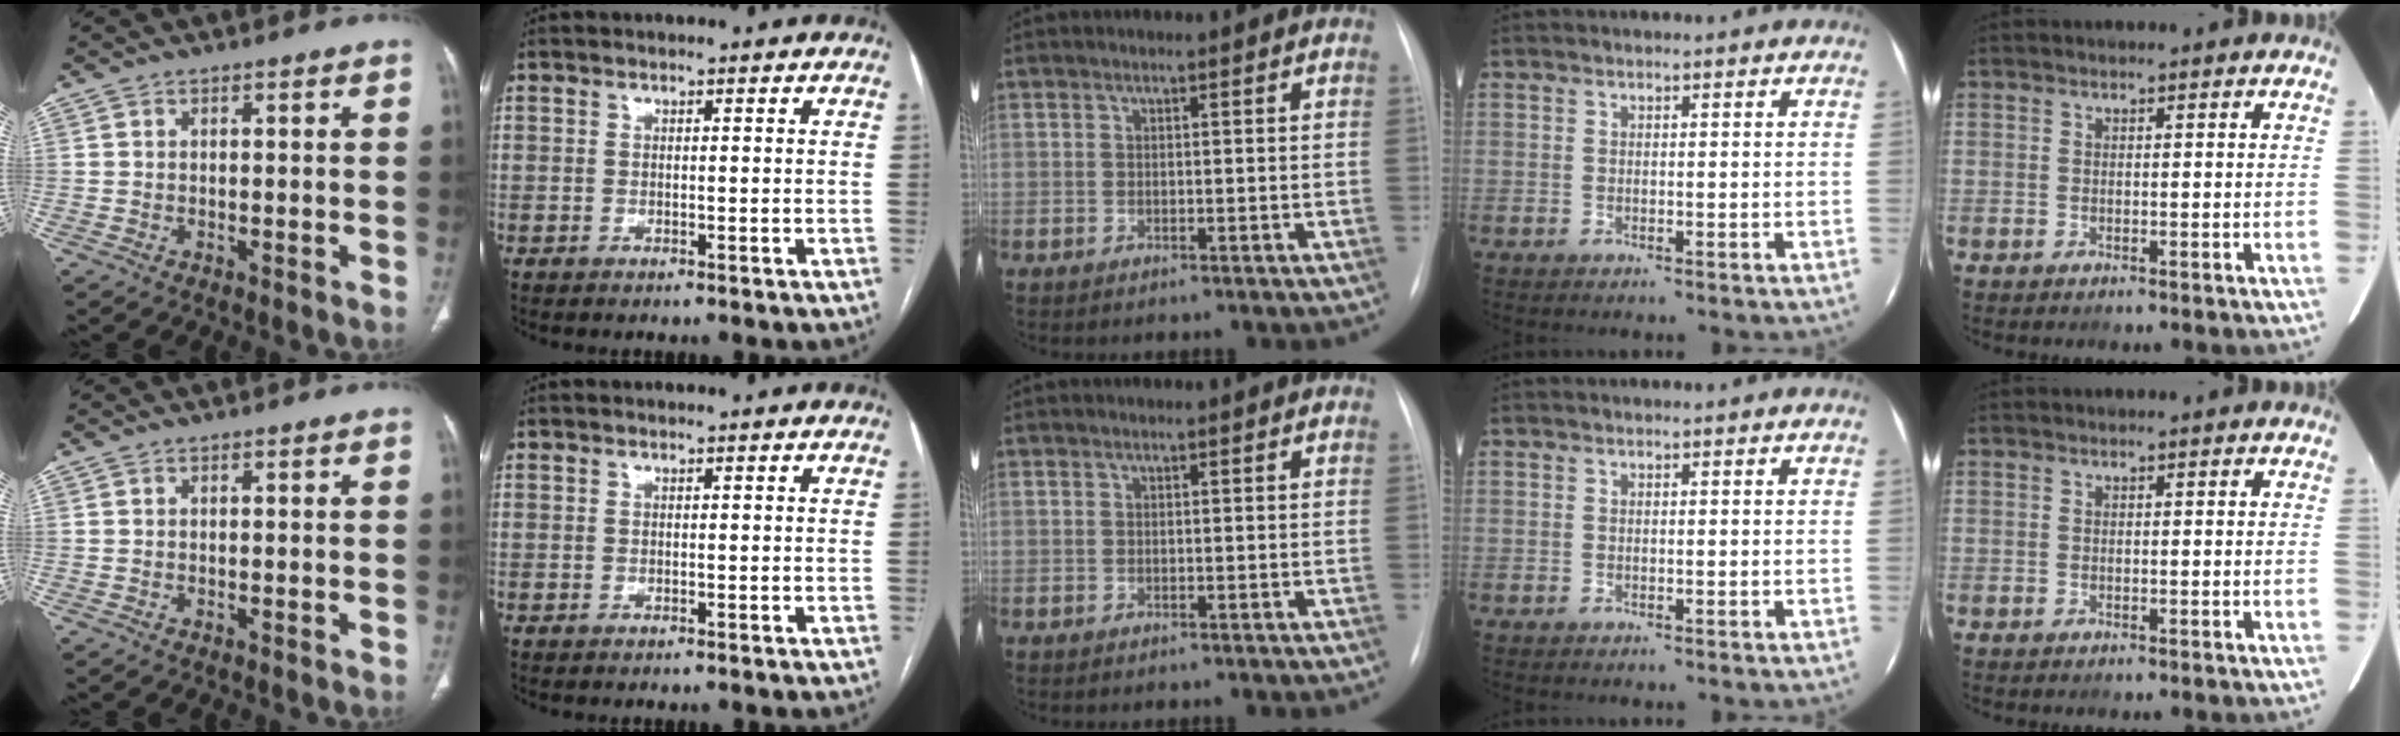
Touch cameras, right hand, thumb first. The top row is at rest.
{}